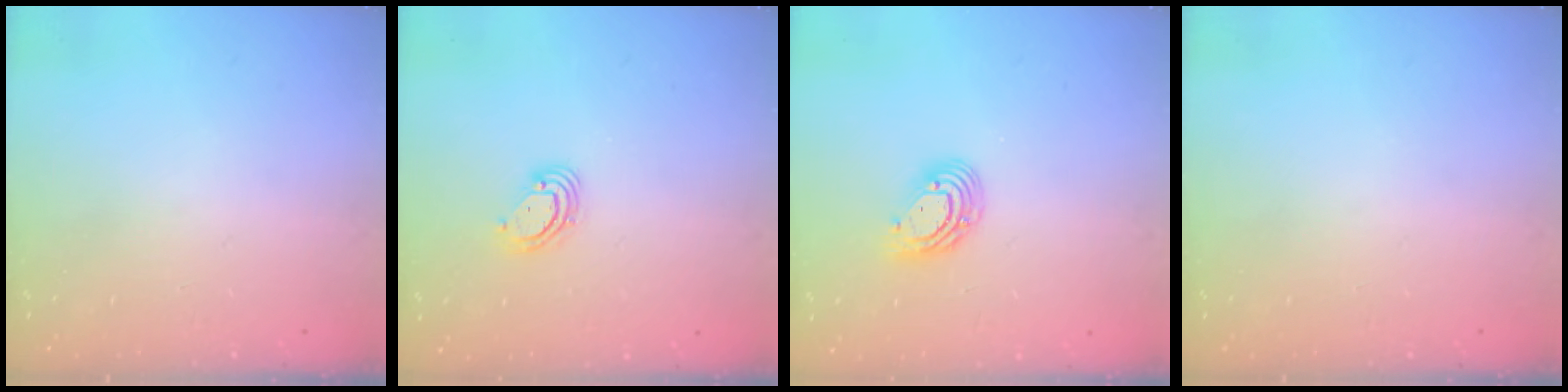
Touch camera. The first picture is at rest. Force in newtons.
{"total": 4.1, "press": 4.1, "slide": 0.3}
{"total": 9.2, "press": 9.0, "slide": 1.5}
{"total": 0.0}